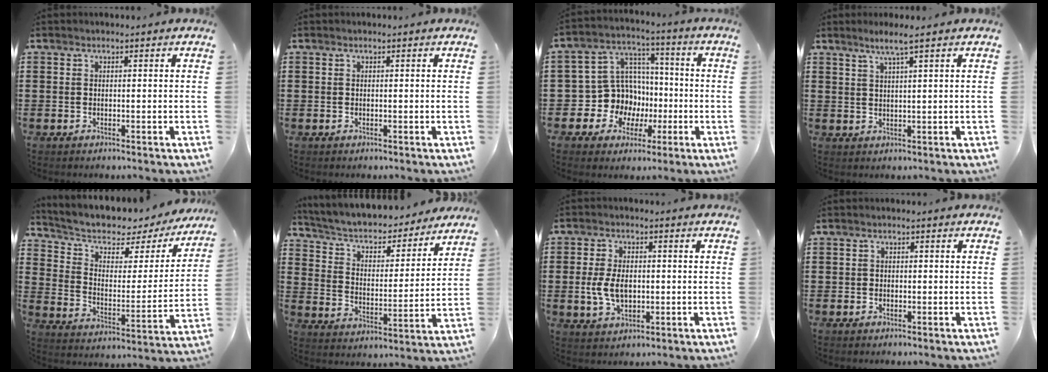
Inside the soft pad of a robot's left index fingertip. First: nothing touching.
{"total": 0.0}
{"total": 10.1, "force": [-1.1, 9.8, 2.4], "torque": [-0.099, -0.001, -0.009]}
{"total": 3.1, "force": [1.9, -0.3, 2.3], "torque": [-0.050, 0.000, 0.033]}
{"total": 5.1, "force": [3.9, 2.3, 2.4], "torque": [-0.072, -0.033, 0.060]}
{"total": 4.4, "force": [3.6, 1.7, 1.9], "torque": [-0.055, -0.026, 0.054]}
{"total": 6.0, "force": [-0.4, 3.7, 4.8], "torque": [-0.102, -0.002, -0.014]}
{"total": 0.7, "force": [0.0, 0.6, 0.2], "torque": [-0.006, 0.004, -0.001]}